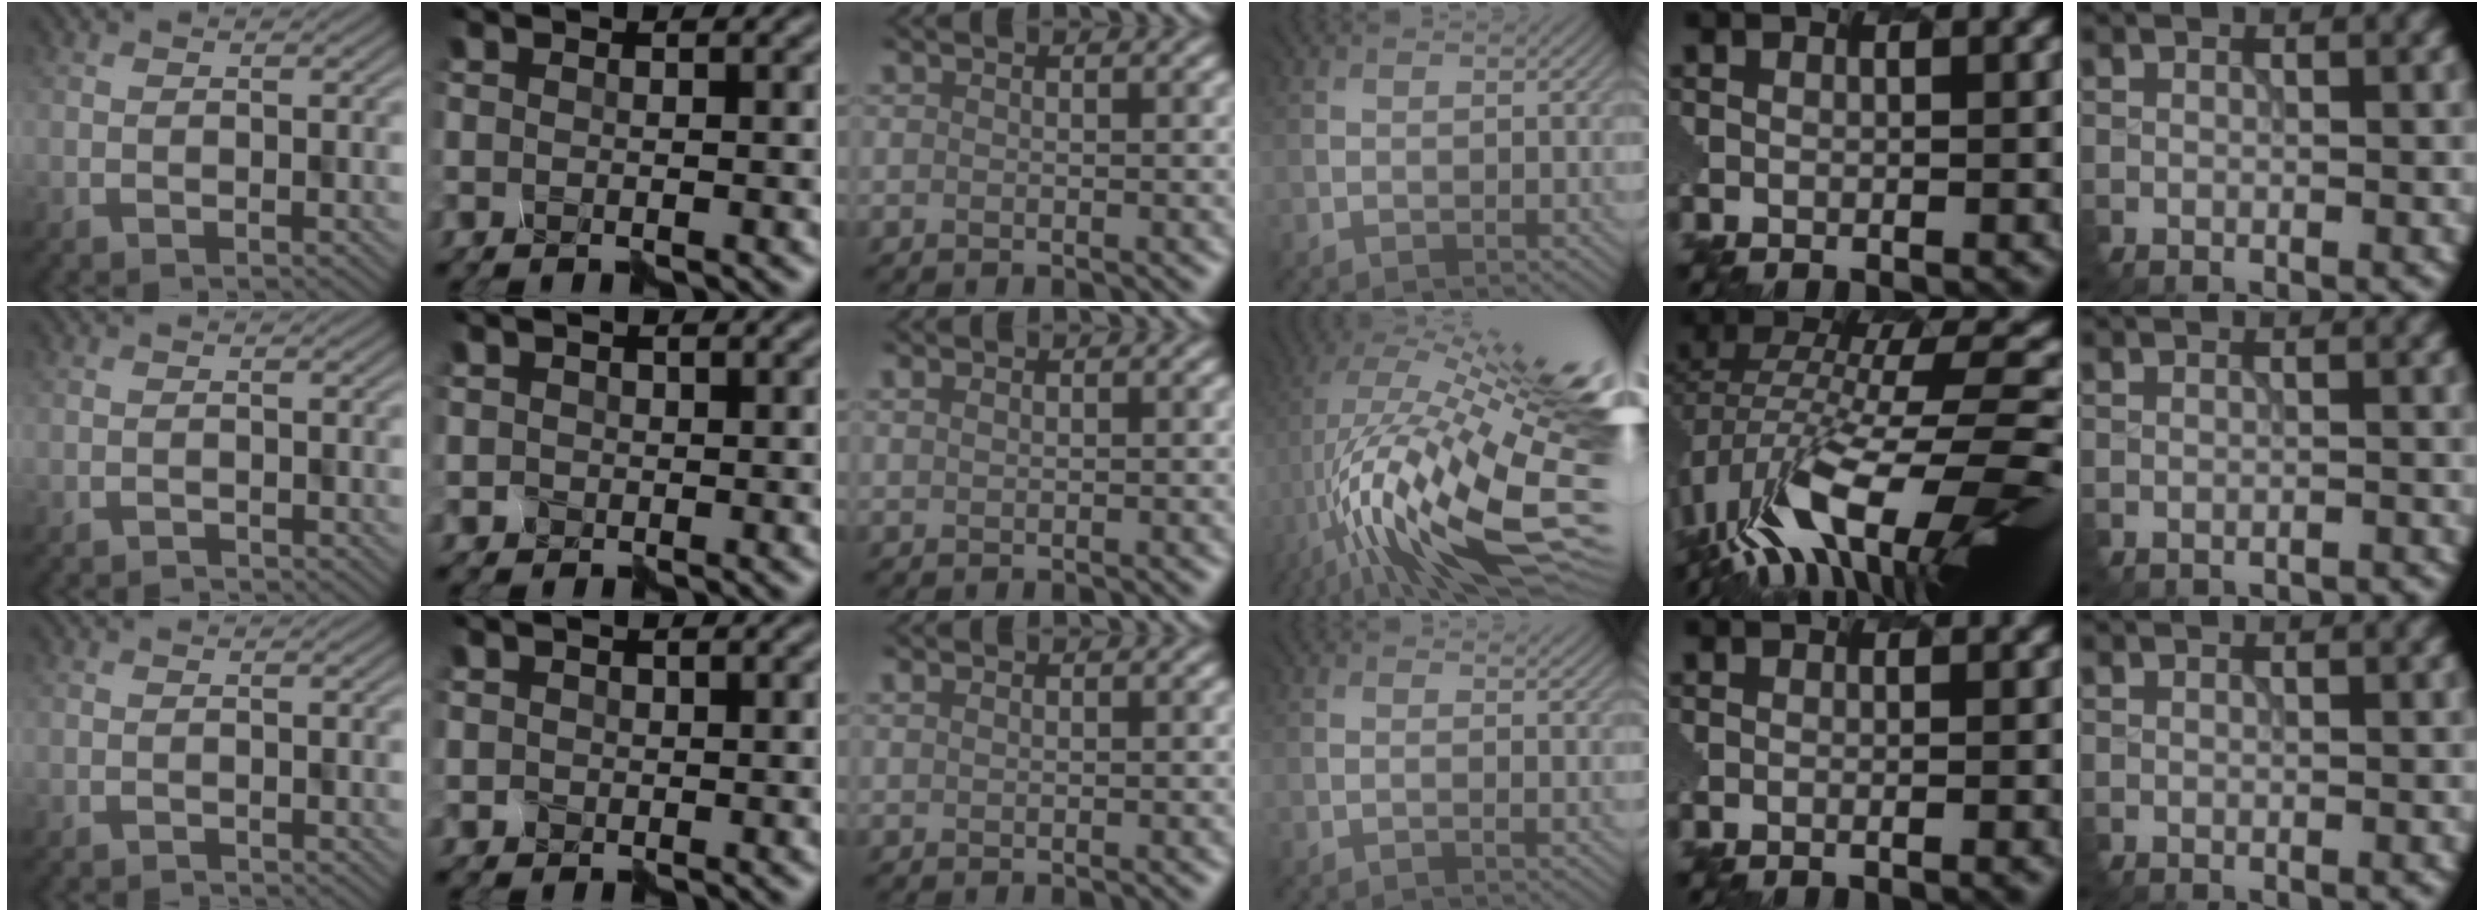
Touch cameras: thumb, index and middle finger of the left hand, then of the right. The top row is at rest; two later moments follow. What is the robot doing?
{"motion": "disassemble", "object": "hinged jar"}